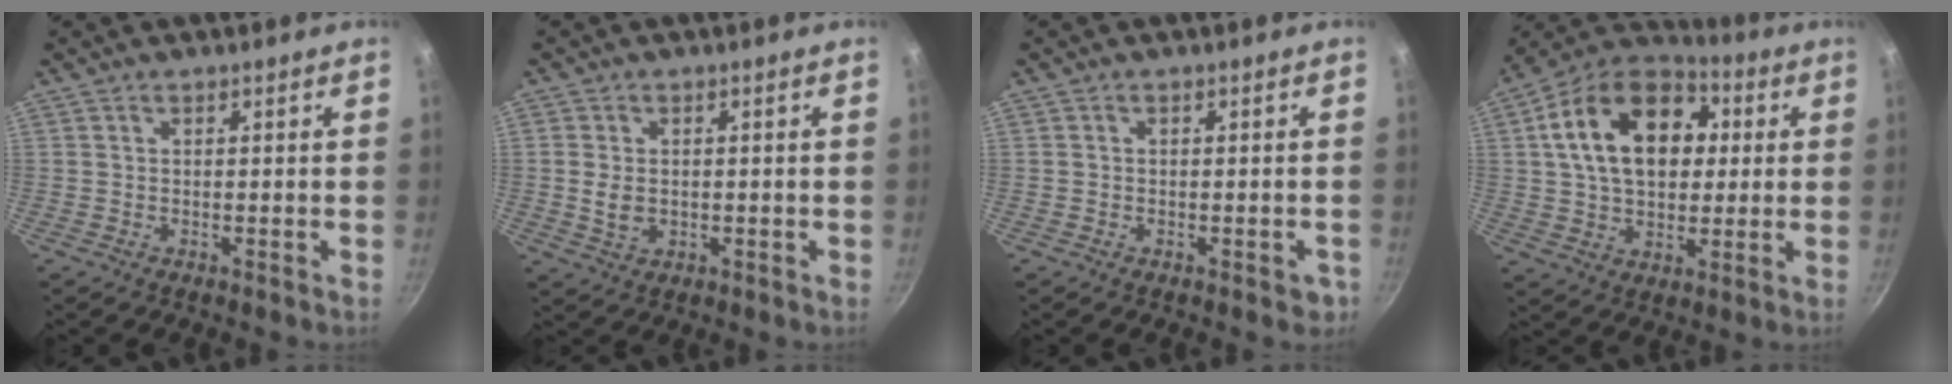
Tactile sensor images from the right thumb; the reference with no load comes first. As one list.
[{"total": 4.1, "force": [-0.1, 3.0, 2.7], "torque": [-0.047, 0.001, 0.001]}, {"total": 2.2, "force": [-1.0, 1.2, 1.5], "torque": [-0.007, 0.010, -0.009]}, {"total": 20.5, "force": [4.0, 13.8, 14.6], "torque": [-0.217, 0.022, 0.052]}]